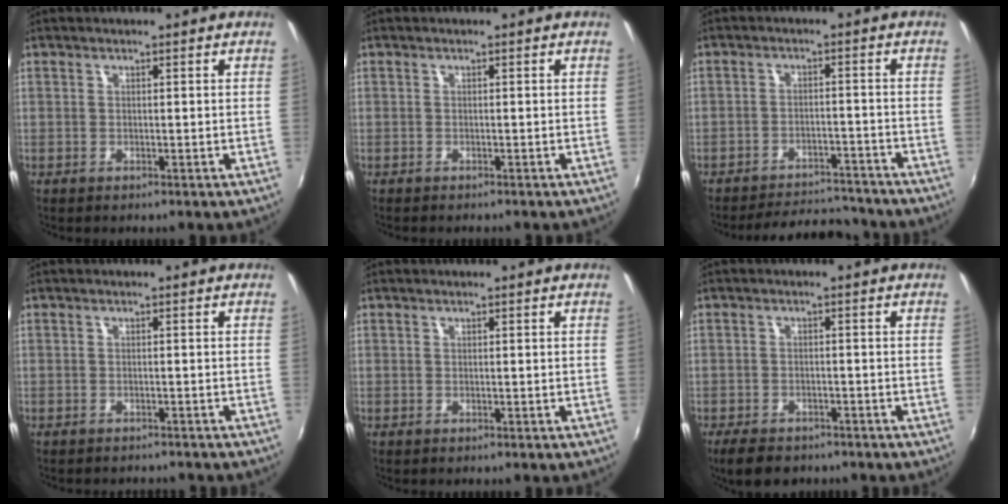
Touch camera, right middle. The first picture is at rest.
{"total": 1.0, "force": [-0.9, 0.2, 0.3], "torque": [-0.008, -0.006, -0.014]}
{"total": 10.2, "force": [-9.6, 2.5, 2.3], "torque": [-0.061, 0.016, -0.127]}
{"total": 3.5, "force": [-3.3, 0.8, 1.0], "torque": [-0.026, -0.009, -0.044]}
{"total": 0.0}
{"total": 6.6, "force": [-5.1, 3.0, 2.8], "torque": [-0.073, -0.013, -0.084]}